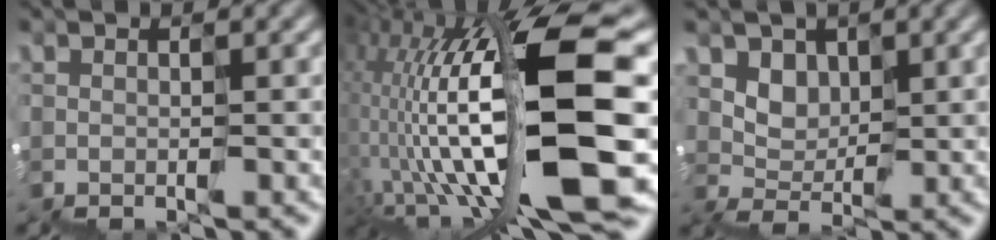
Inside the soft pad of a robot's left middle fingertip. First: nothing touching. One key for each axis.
{"total": 14.8, "fx": -0.7, "fy": 4.1, "fz": 14.2, "tx": -0.260, "ty": 0.024, "tz": -0.006}
{"total": 2.5, "fx": 1.5, "fy": 1.8, "fz": -0.7, "tx": 0.005, "ty": 0.000, "tz": 0.028}